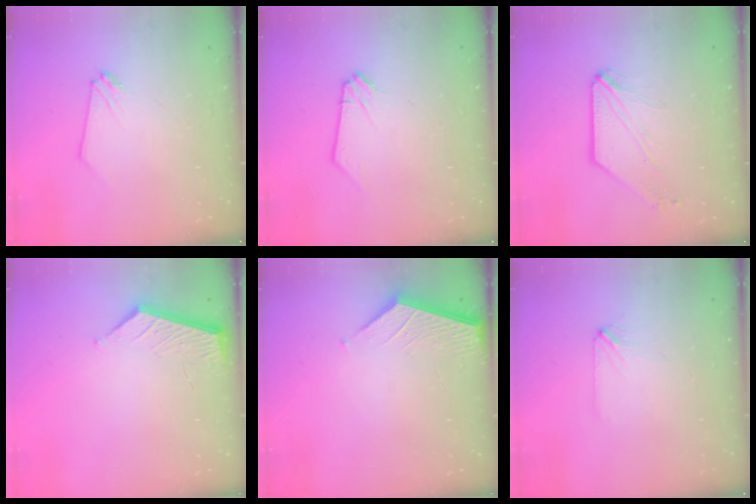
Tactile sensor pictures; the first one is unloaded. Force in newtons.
{"total": 0.0}
{"total": 1.5, "press": 1.5, "slide": 0.2}
{"total": 4.5, "press": 4.5, "slide": 0.0}
{"total": 2.6, "press": 2.6, "slide": 0.2}
{"total": 1.9, "press": 1.8, "slide": 0.3}